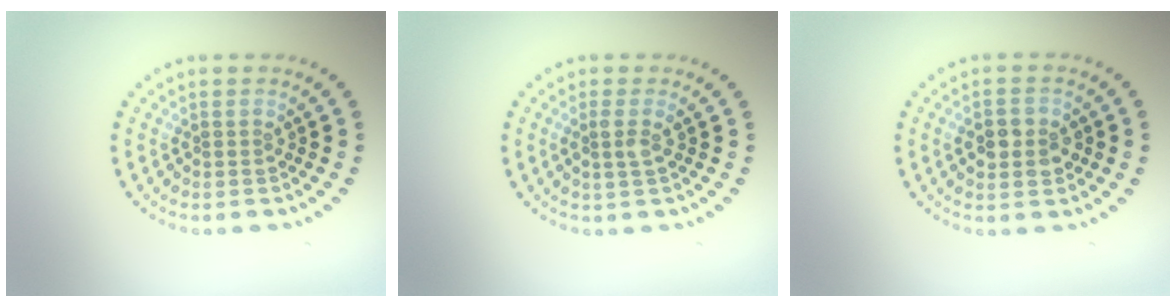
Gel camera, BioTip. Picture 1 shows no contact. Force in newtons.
{"total": 1.3, "press": 1.2, "slide": 0.6}
{"total": 2.7, "press": 2.7, "slide": 0.3}